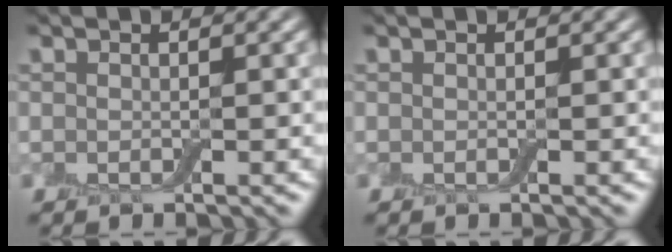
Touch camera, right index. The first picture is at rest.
{"total": 0.0}